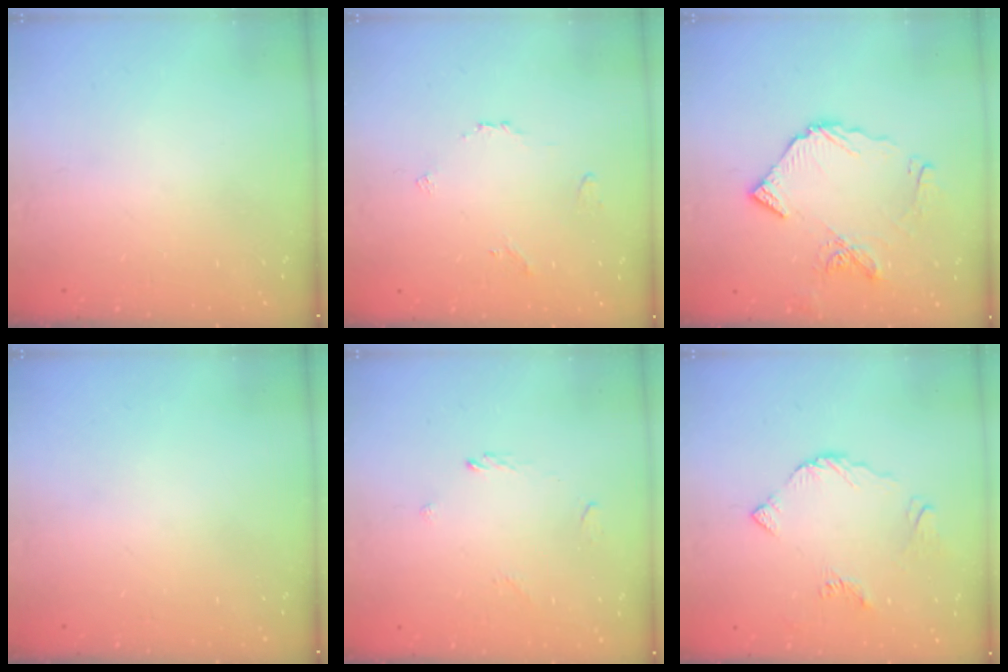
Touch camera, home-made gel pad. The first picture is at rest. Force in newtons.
{"total": 3.0, "press": 3.0, "slide": 0.7}
{"total": 10.6, "press": 10.5, "slide": 1.2}
{"total": 0.0}
{"total": 1.6, "press": 1.5, "slide": 0.5}
{"total": 6.0, "press": 6.0, "slide": 0.5}